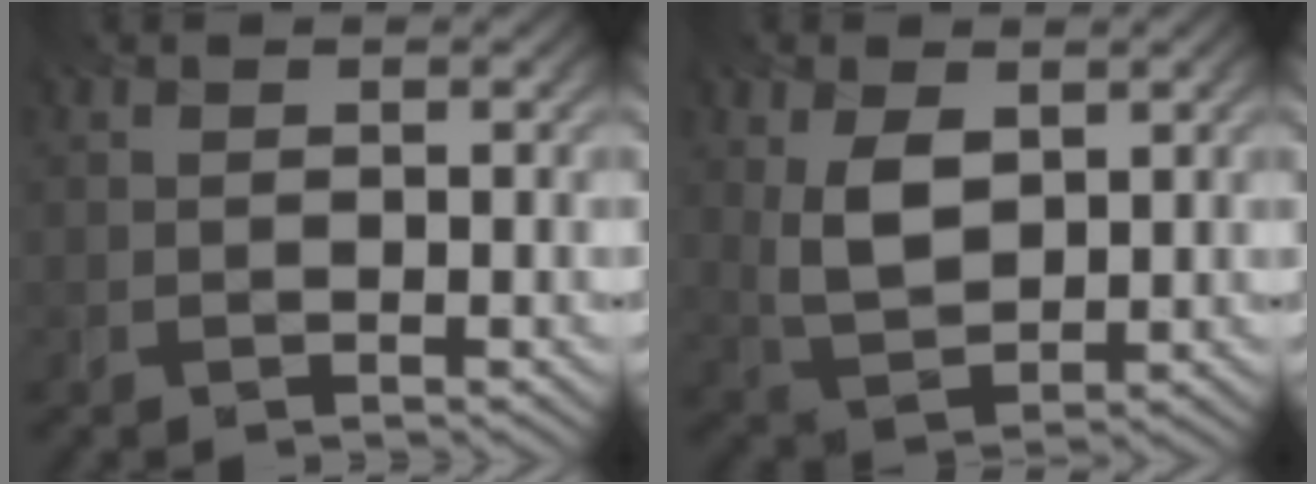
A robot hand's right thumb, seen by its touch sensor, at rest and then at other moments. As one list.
[{"total": 6.0, "force": [1.7, 3.5, 4.6], "torque": [-0.109, -0.002, 0.040]}]